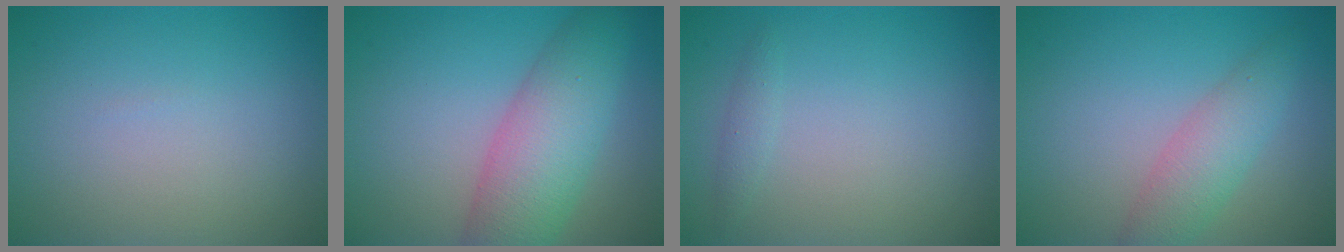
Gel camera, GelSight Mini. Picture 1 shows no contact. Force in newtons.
{"total": 7.1, "press": 7.1, "slide": 0.1}
{"total": 0.8, "press": 0.8, "slide": 0.1}
{"total": 3.5, "press": 3.5, "slide": 0.1}